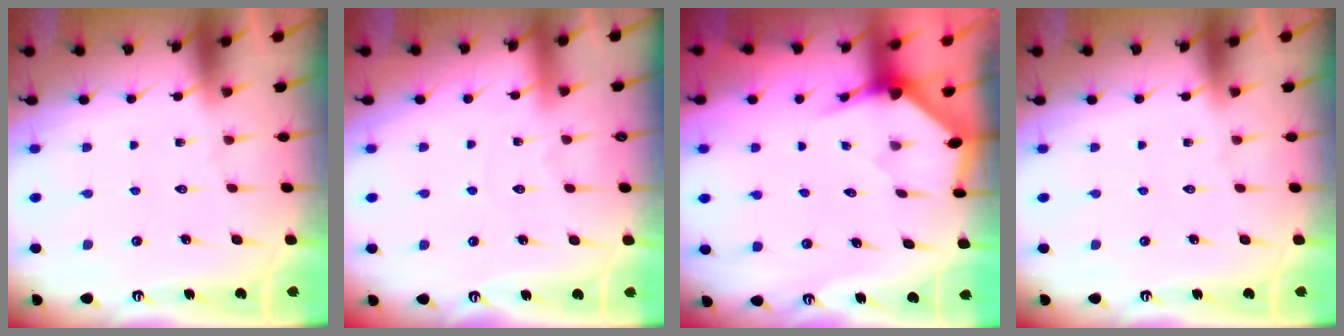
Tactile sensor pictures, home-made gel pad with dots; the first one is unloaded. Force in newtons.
{"total": 2.8, "press": 2.8, "slide": 0.3}
{"total": 2.8, "press": 2.8, "slide": 0.3}
{"total": 0.0}